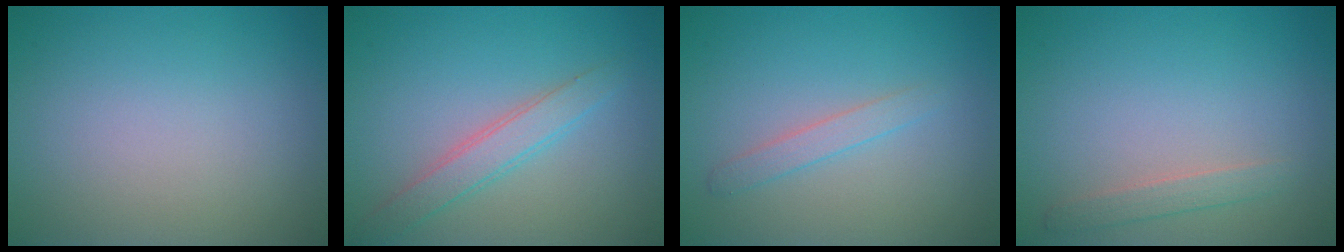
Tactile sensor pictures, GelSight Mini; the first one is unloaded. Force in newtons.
{"total": 2.6, "press": 2.6, "slide": 0.1}
{"total": 1.4, "press": 1.4, "slide": 0.1}
{"total": 1.4, "press": 1.4, "slide": 0.0}